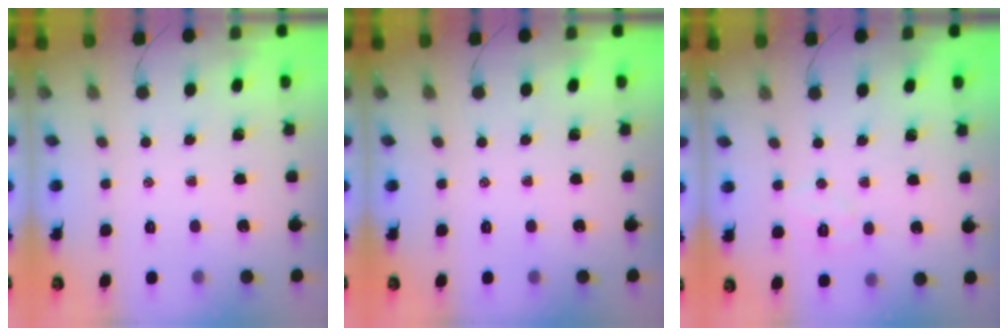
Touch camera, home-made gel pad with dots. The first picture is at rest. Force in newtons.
{"total": 0.0}
{"total": 5.2, "press": 5.1, "slide": 0.9}